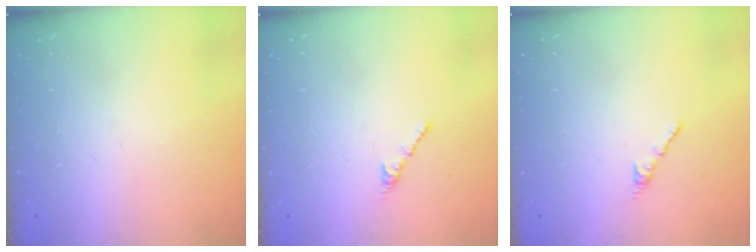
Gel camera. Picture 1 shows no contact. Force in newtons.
{"total": 2.7, "press": 2.6, "slide": 0.8}
{"total": 2.7, "press": 2.7, "slide": 0.7}